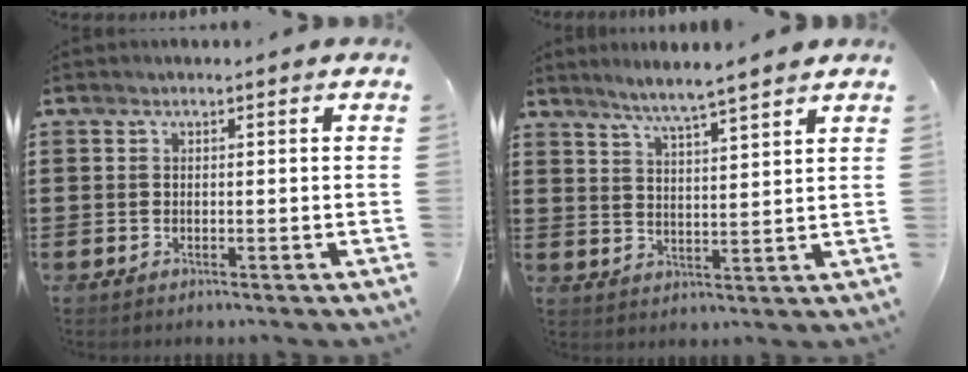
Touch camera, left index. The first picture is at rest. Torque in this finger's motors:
{"motor_torque": [0.66, 0.32, 0.44, 0.07]}